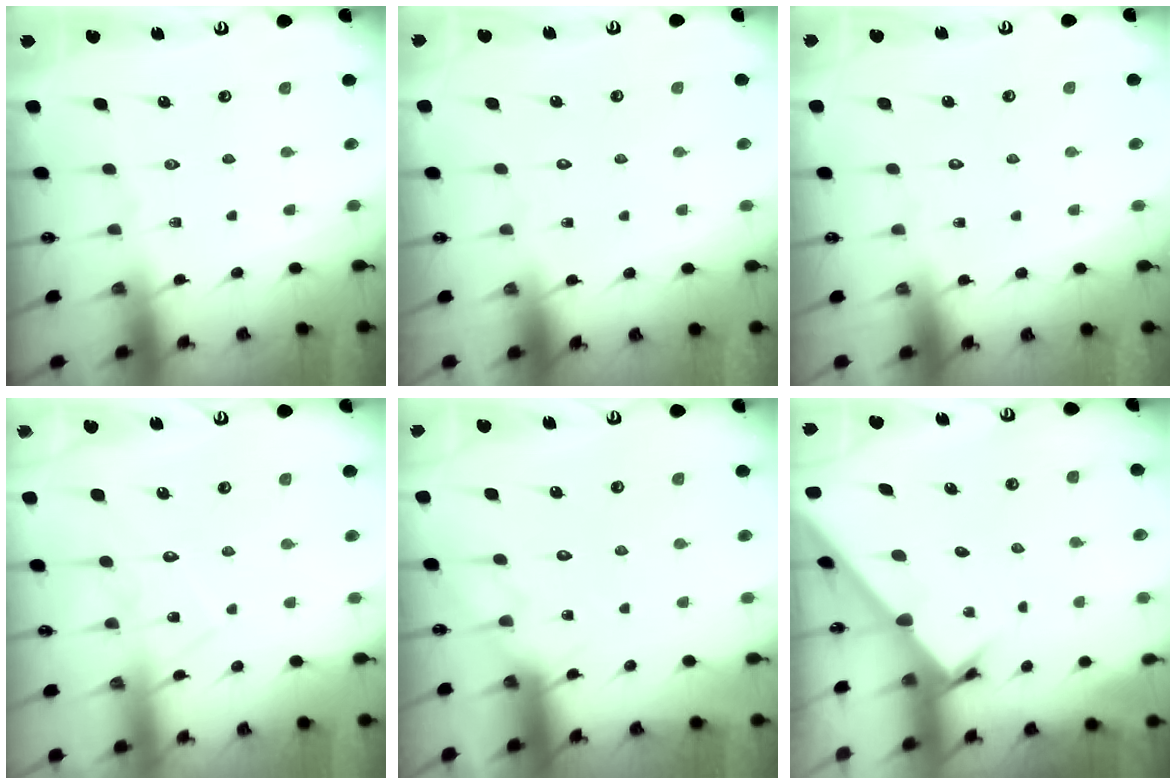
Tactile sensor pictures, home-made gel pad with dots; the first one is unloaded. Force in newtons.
{"total": 1.6, "press": 1.6, "slide": 0.1}
{"total": 1.8, "press": 1.8, "slide": 0.1}
{"total": 8.7, "press": 8.7, "slide": 0.6}
{"total": 5.3, "press": 5.2, "slide": 0.5}
{"total": 2.0, "press": 2.0, "slide": 0.2}